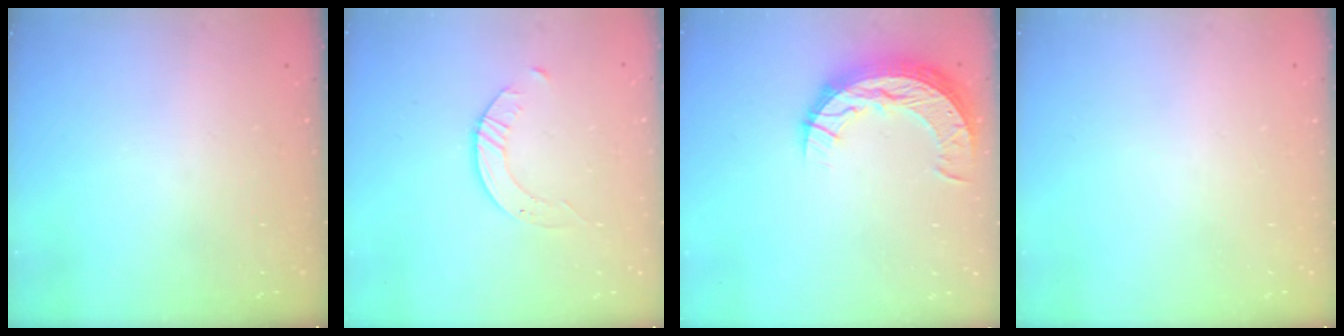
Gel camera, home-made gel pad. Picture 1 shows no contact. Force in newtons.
{"total": 2.7, "press": 2.7, "slide": 0.3}
{"total": 12.2, "press": 12.2, "slide": 0.9}
{"total": 0.0}